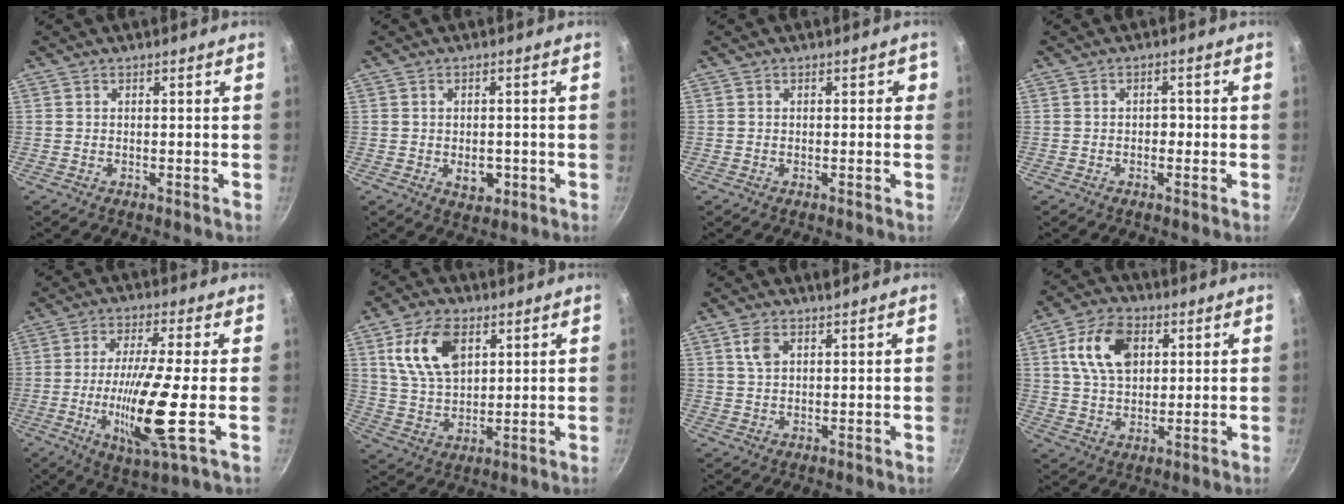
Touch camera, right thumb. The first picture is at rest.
{"total": 4.3, "force": [-0.9, 2.9, 3.1], "torque": [-0.033, 0.001, -0.006]}
{"total": 1.0, "force": [0.2, 0.9, 0.3], "torque": [0.015, -0.004, -0.003]}
{"total": 2.0, "force": [-0.4, 1.4, 1.4], "torque": [-0.012, 0.004, -0.007]}
{"total": 14.9, "force": [-2.5, 1.8, 14.6], "torque": [-0.281, -0.008, -0.046]}
{"total": 12.8, "force": [4.8, 7.7, 8.9], "torque": [-0.148, -0.014, 0.094]}
{"total": 3.3, "force": [1.7, 1.8, 2.2], "torque": [-0.040, -0.004, 0.036]}
{"total": 12.0, "force": [3.6, 8.0, 8.2], "torque": [-0.128, 0.002, 0.060]}